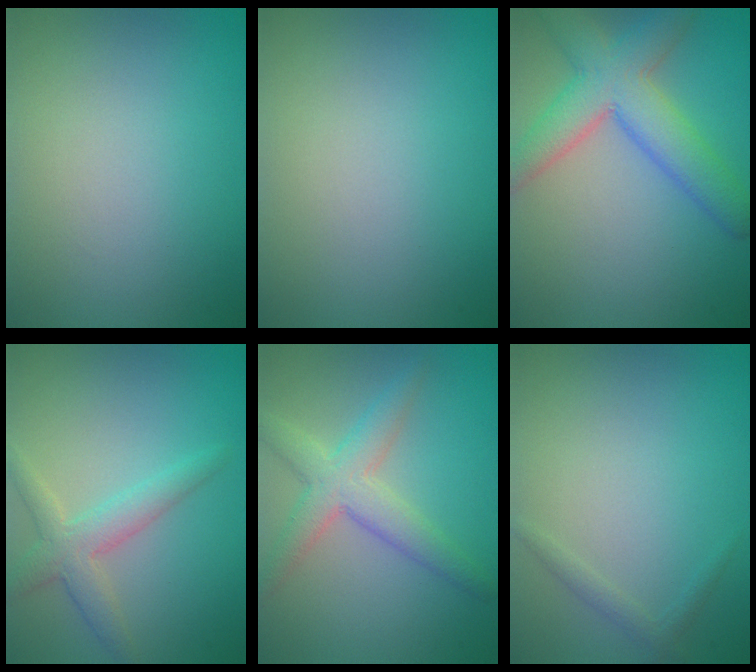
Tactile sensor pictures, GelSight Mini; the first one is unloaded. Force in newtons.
{"total": 0.0}
{"total": 6.8, "press": 6.8, "slide": 0.3}
{"total": 3.1, "press": 3.1, "slide": 0.2}
{"total": 4.2, "press": 4.2, "slide": 0.2}
{"total": 1.0, "press": 1.0, "slide": 0.0}